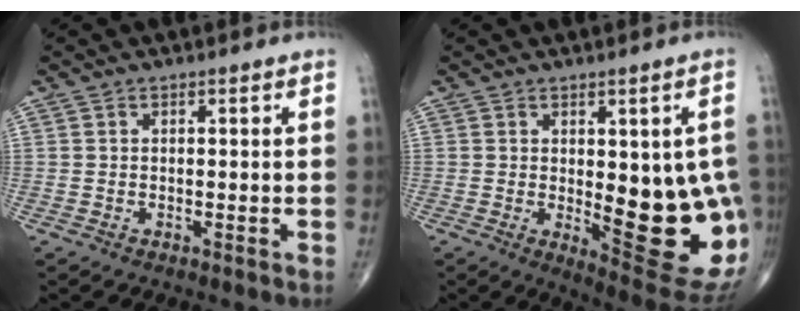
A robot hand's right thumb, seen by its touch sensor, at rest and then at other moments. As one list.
[{"total": 18.0, "force": [-1.6, 6.9, 16.5], "torque": [-0.175, -0.023, 0.004]}]